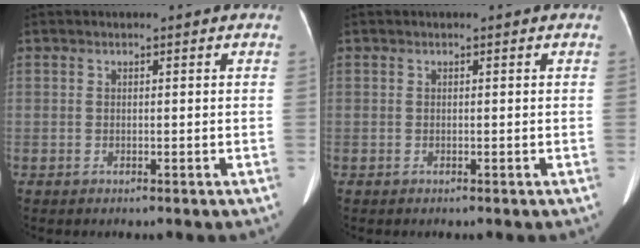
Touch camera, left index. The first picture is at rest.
{"total": 0.0}